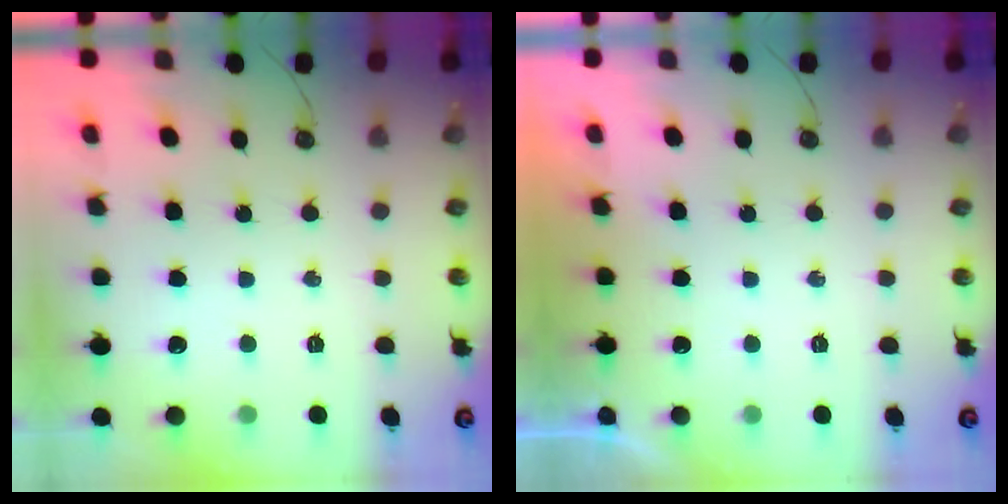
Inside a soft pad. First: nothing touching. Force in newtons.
{"total": 0.0}